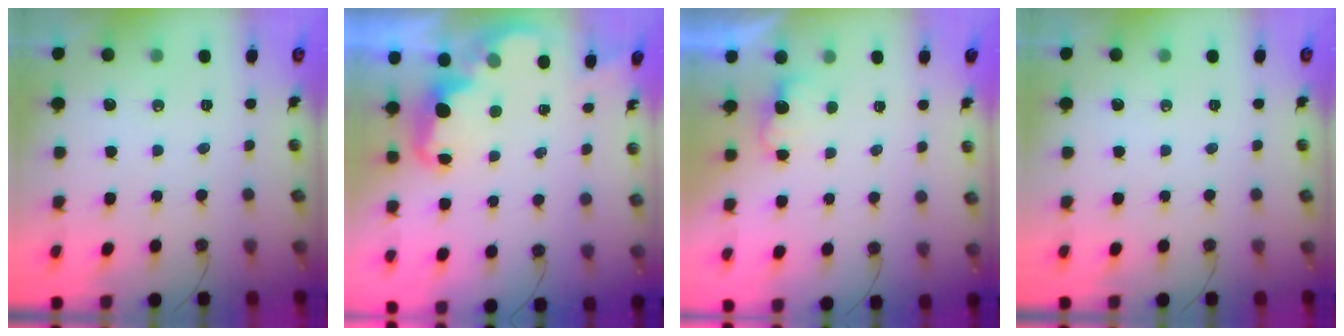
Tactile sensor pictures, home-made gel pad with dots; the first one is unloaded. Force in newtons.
{"total": 2.8, "press": 2.7, "slide": 0.7}
{"total": 2.6, "press": 2.5, "slide": 0.9}
{"total": 0.0}